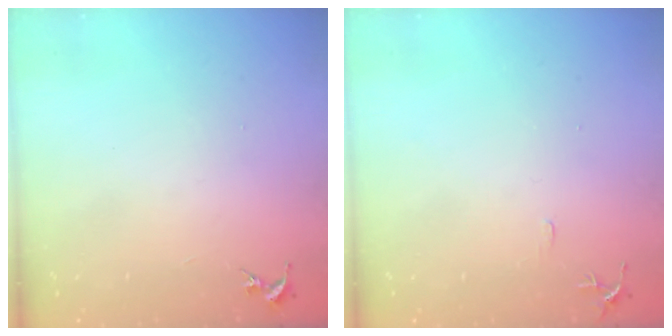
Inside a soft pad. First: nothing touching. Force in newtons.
{"total": 5.3, "press": 5.2, "slide": 0.6}